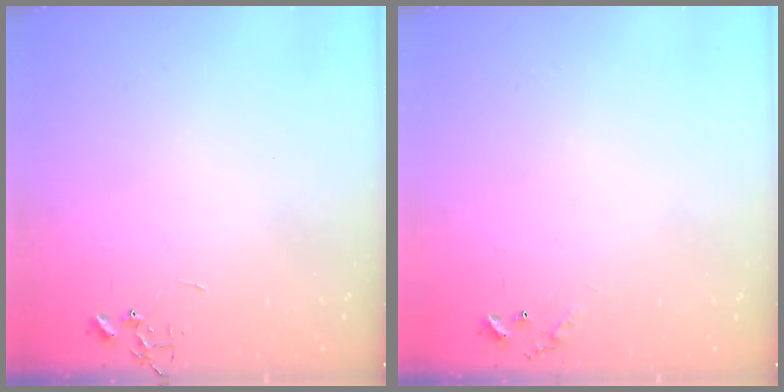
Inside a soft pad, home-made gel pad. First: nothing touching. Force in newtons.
{"total": 6.6, "press": 6.6, "slide": 0.5}